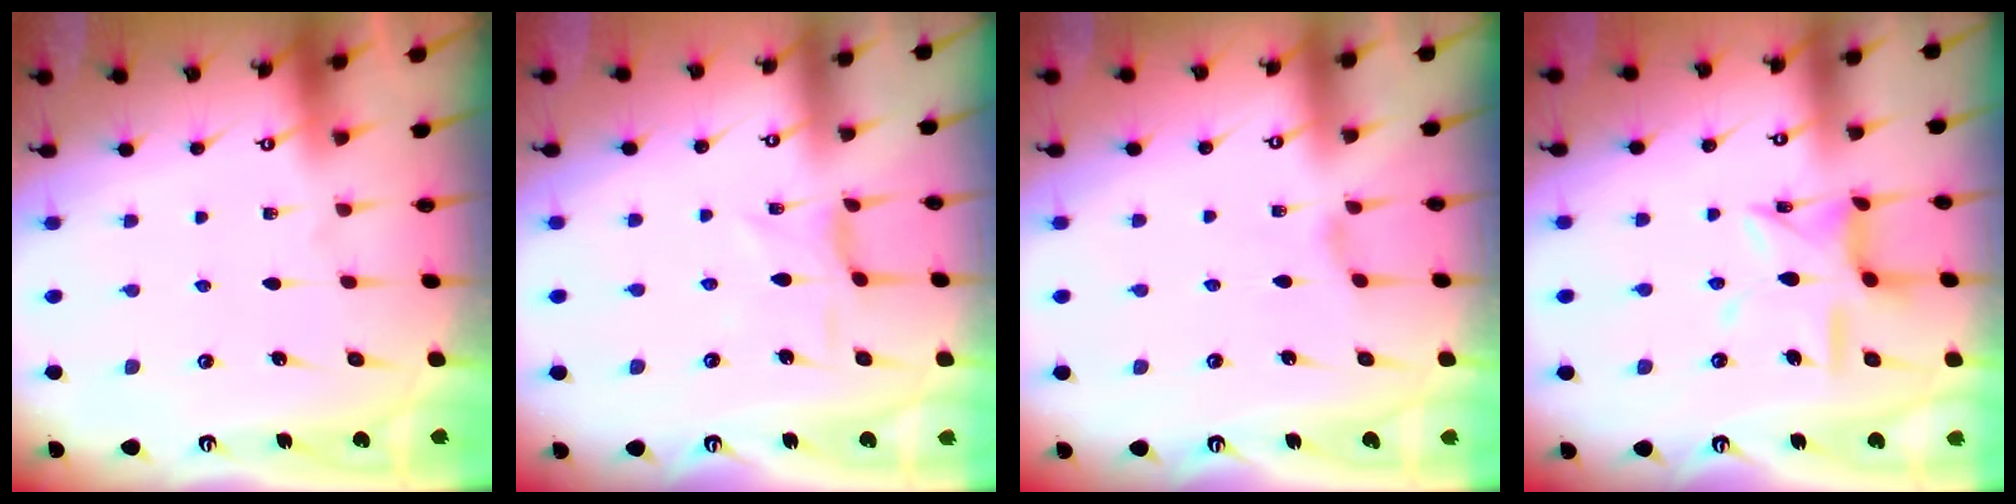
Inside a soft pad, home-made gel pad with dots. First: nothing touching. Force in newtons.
{"total": 2.1, "press": 2.1, "slide": 0.5}
{"total": 1.0, "press": 1.0, "slide": 0.3}
{"total": 11.3, "press": 11.3, "slide": 0.8}